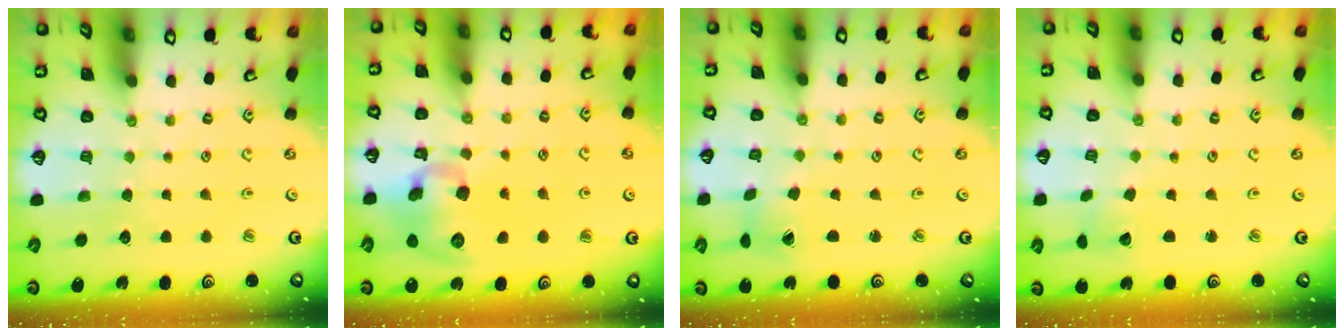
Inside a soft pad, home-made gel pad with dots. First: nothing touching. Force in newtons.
{"total": 12.3, "press": 12.1, "slide": 2.3}
{"total": 3.0, "press": 3.0, "slide": 0.2}
{"total": 2.3, "press": 2.3, "slide": 0.0}